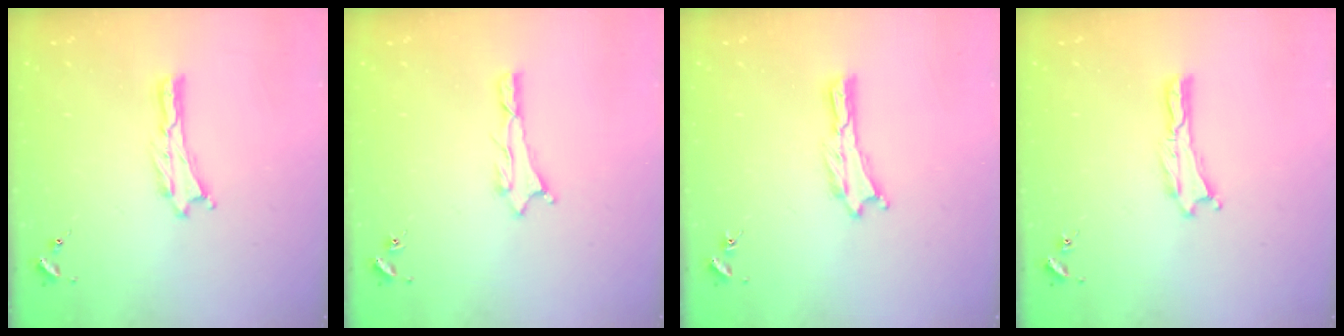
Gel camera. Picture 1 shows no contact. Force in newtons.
{"total": 0.9, "press": 0.8, "slide": 0.1}
{"total": 0.0}
{"total": 0.0}